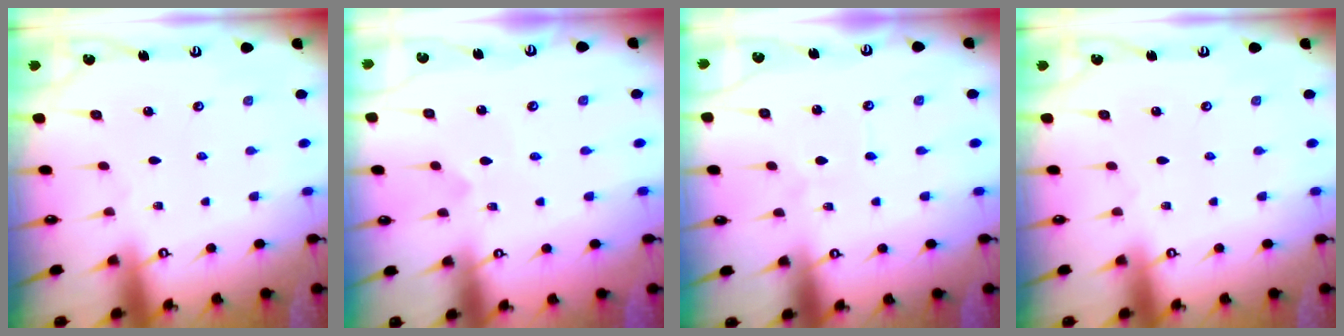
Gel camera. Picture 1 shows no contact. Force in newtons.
{"total": 1.7, "press": 1.6, "slide": 0.5}
{"total": 2.1, "press": 2.1, "slide": 0.2}
{"total": 0.0}